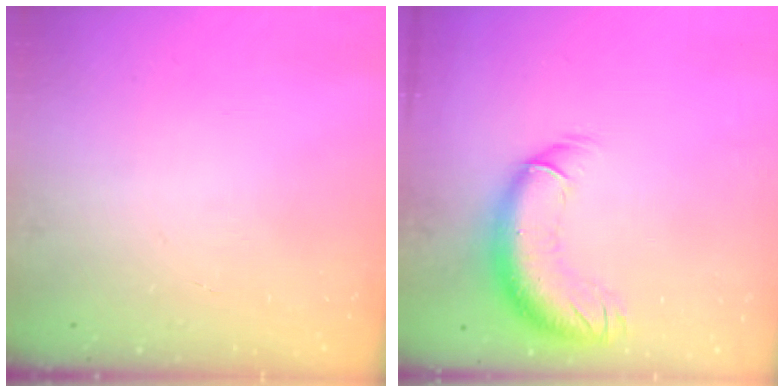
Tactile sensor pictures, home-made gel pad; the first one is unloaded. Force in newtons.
{"total": 13.0, "press": 12.6, "slide": 3.4}